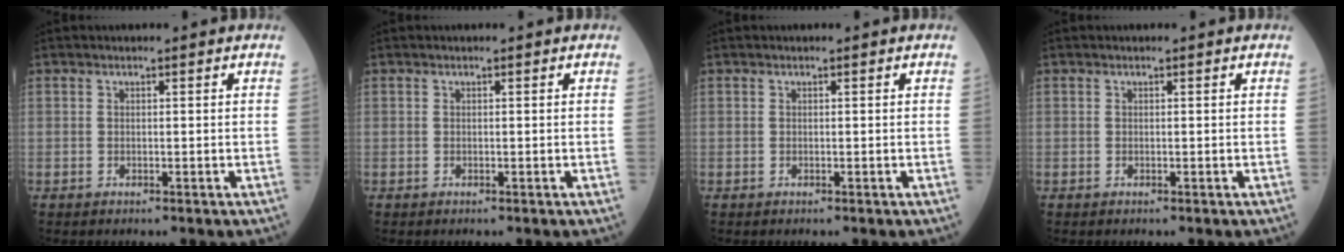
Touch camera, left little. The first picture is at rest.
{"total": 0.0}
{"total": 0.0}
{"total": 0.0}